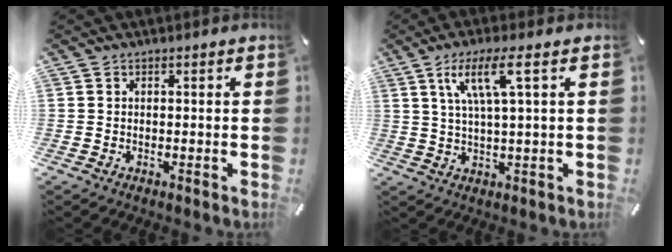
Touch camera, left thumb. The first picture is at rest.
{"total": 9.3, "force": [3.6, 1.2, 8.5], "torque": [-0.171, 0.006, 0.058]}